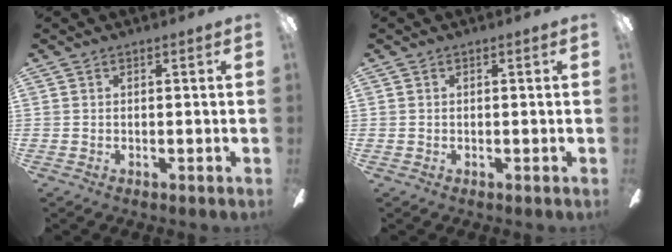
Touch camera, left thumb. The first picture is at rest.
{"total": 0.5, "force": [-0.2, 0.5, 0.2], "torque": [-0.002, 0.003, -0.005]}